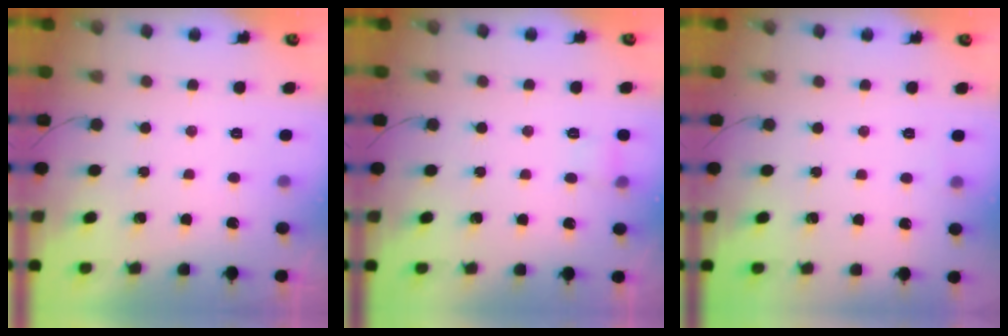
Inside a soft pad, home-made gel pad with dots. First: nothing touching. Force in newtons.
{"total": 3.8, "press": 3.6, "slide": 1.2}
{"total": 4.4, "press": 2.2, "slide": 3.8}